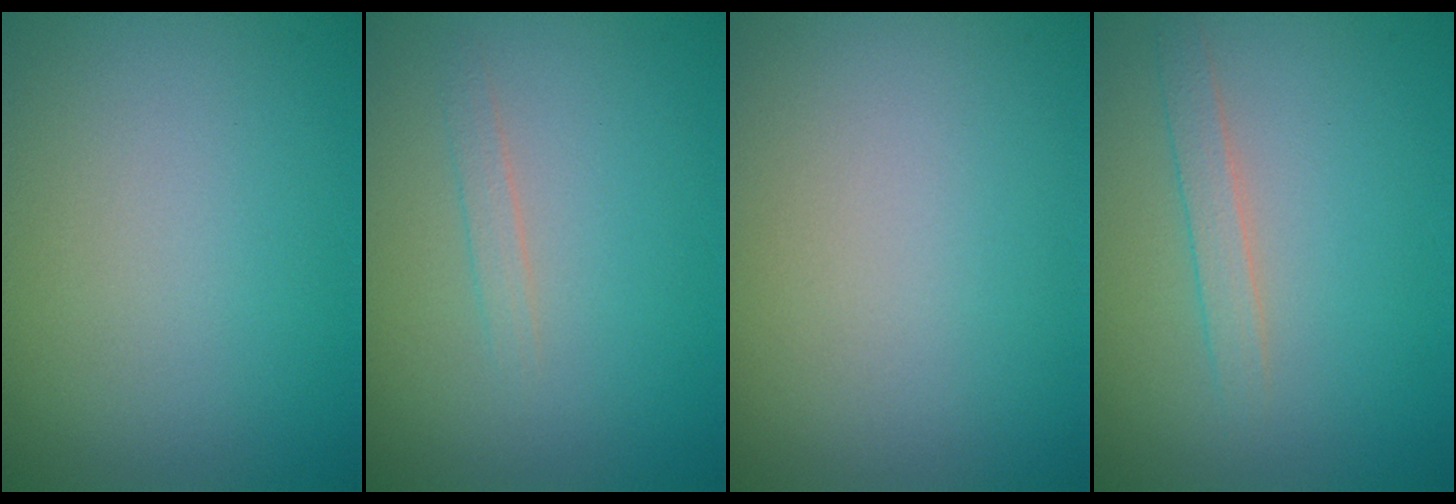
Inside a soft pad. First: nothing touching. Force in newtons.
{"total": 0.9, "press": 0.9, "slide": 0.1}
{"total": 0.0}
{"total": 1.5, "press": 1.5, "slide": 0.0}